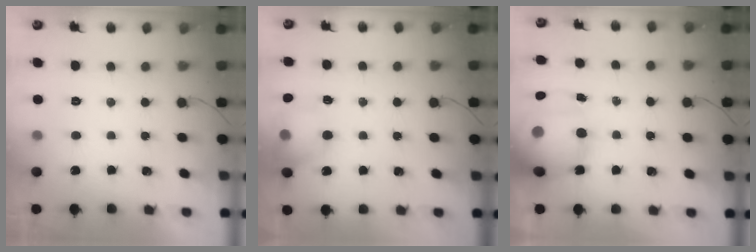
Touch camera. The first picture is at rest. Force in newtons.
{"total": 13.1, "press": 13.0, "slide": 1.7}
{"total": 18.9, "press": 18.4, "slide": 4.5}